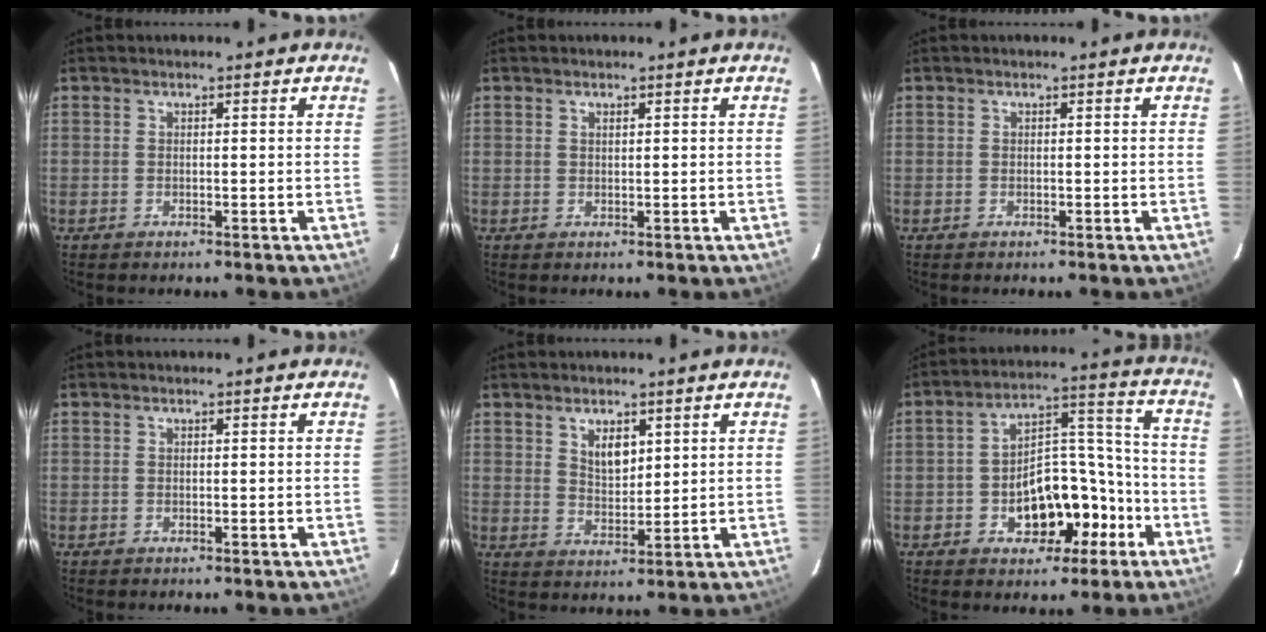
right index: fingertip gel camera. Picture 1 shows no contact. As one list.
[{"total": 0.5, "force": [0.4, 0.2, 0.3], "torque": [-0.005, 0.001, 0.008]}, {"total": 0.0}, {"total": 0.0}, {"total": 4.9, "force": [2.5, 2.6, 3.3], "torque": [-0.053, 0.001, 0.048]}, {"total": 13.0, "force": [-5.7, 8.0, 8.5], "torque": [-0.144, 0.046, -0.066]}]